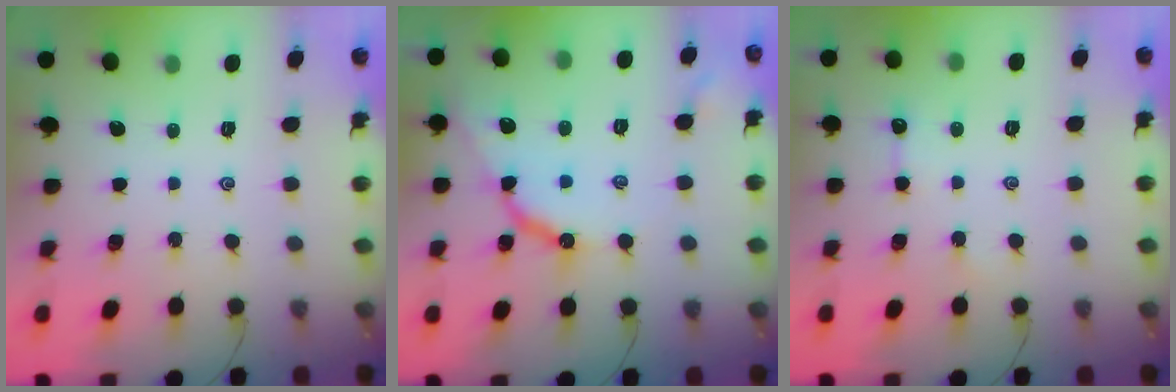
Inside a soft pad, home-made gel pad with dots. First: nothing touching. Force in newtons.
{"total": 10.3, "press": 10.2, "slide": 0.9}
{"total": 3.0, "press": 3.0, "slide": 0.4}